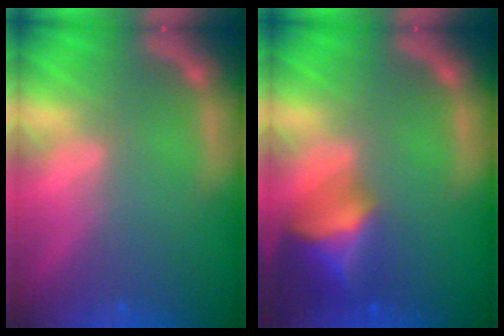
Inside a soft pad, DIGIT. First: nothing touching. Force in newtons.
{"total": 6.4}